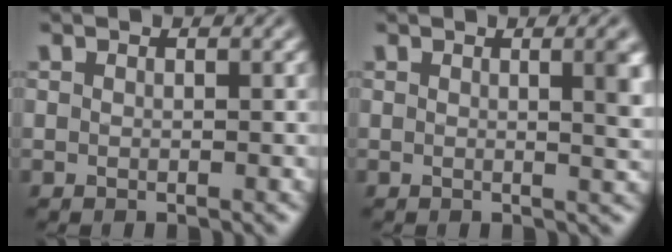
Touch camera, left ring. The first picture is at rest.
{"total": 3.3, "force": [0.7, 1.1, 3.0], "torque": [-0.024, 0.005, 0.006]}